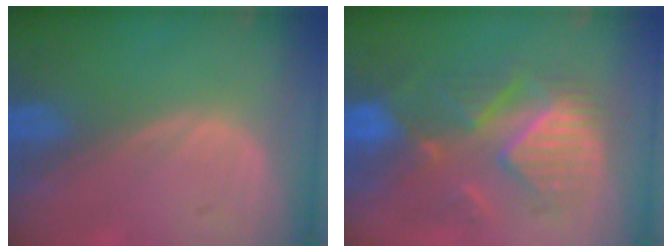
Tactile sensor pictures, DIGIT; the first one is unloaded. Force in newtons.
{"total": 9.4, "press": 9.3, "slide": 1.6}